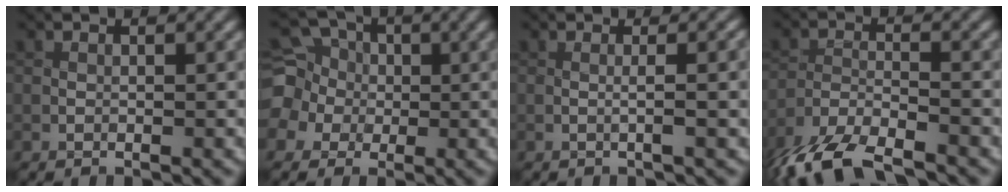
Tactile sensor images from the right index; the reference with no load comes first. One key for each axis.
{"total": 8.7, "fx": 0.6, "fy": 7.9, "fz": 3.6, "tx": -0.094, "ty": 0.022, "tz": -0.033}
{"total": 2.2, "fx": 0.1, "fy": 0.3, "fz": 2.2, "tx": -0.030, "ty": 0.002, "tz": -0.005}
{"total": 8.9, "fx": -7.4, "fy": 2.5, "fz": 4.2, "tx": -0.082, "ty": -0.026, "tz": -0.134}